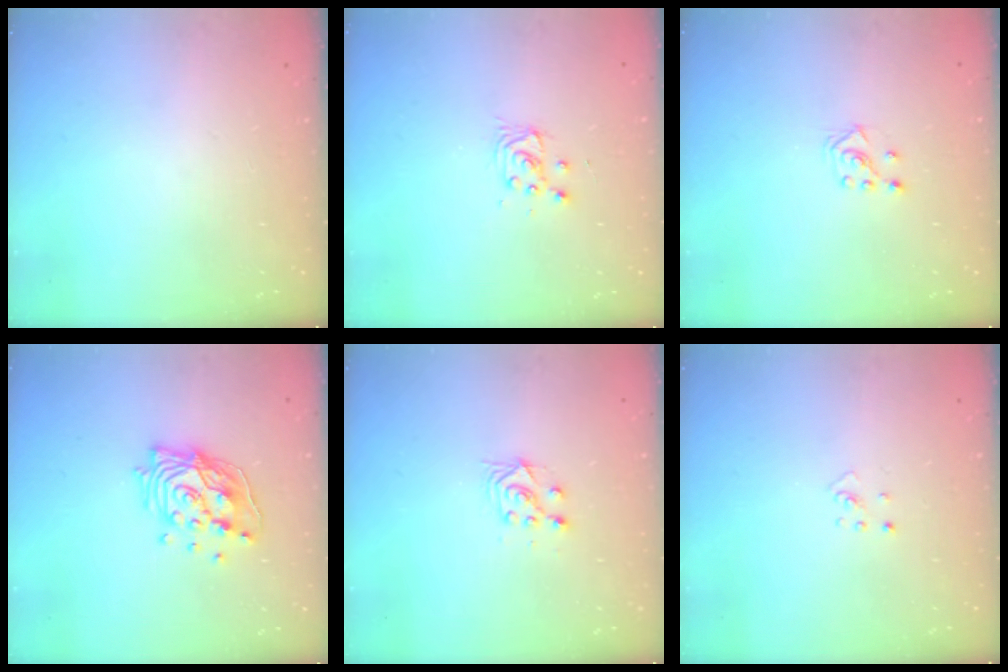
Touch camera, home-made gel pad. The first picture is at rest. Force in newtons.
{"total": 4.0, "press": 4.0, "slide": 0.4}
{"total": 3.5, "press": 3.4, "slide": 0.9}
{"total": 15.9, "press": 15.9, "slide": 1.5}
{"total": 4.9, "press": 4.8, "slide": 1.0}
{"total": 2.0, "press": 2.0, "slide": 0.3}